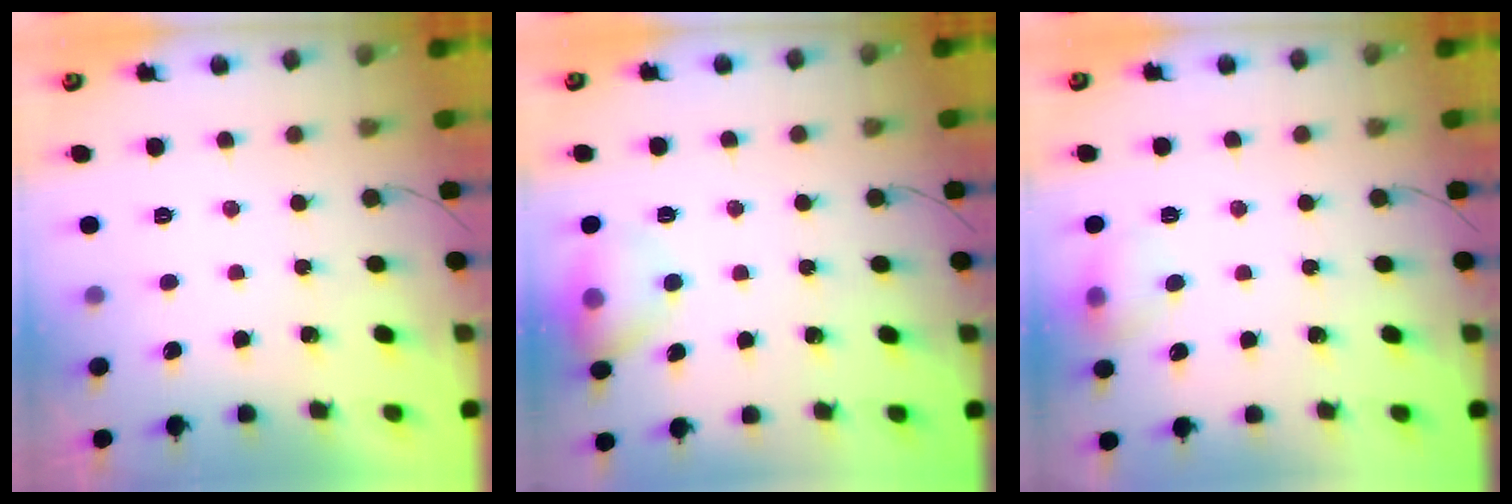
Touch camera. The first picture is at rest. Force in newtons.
{"total": 10.0, "press": 9.8, "slide": 2.3}
{"total": 8.2, "press": 8.0, "slide": 1.4}